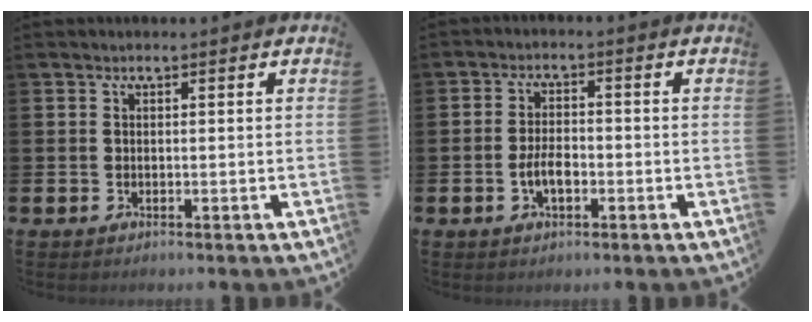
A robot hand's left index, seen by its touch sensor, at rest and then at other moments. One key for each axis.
{"total": 3.5, "fx": -1.0, "fy": 1.8, "fz": 2.8, "tx": -0.041, "ty": 0.002, "tz": -0.021}